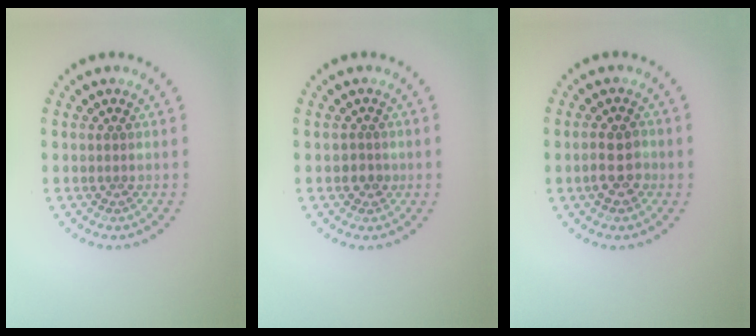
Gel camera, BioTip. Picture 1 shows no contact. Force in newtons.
{"total": 1.1, "press": 0.9, "slide": 0.6}
{"total": 2.8, "press": 2.8, "slide": 0.4}